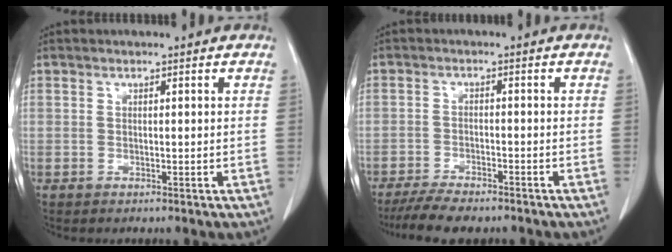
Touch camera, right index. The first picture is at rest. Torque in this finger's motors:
{"motor_torque": [0.16, -0.26, 0.29, 0.08]}